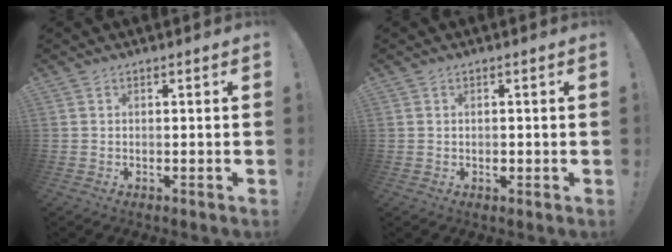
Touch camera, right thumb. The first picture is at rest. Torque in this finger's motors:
{"motor_torque": [0.08, -0.30, -0.50, 0.45, -0.02]}